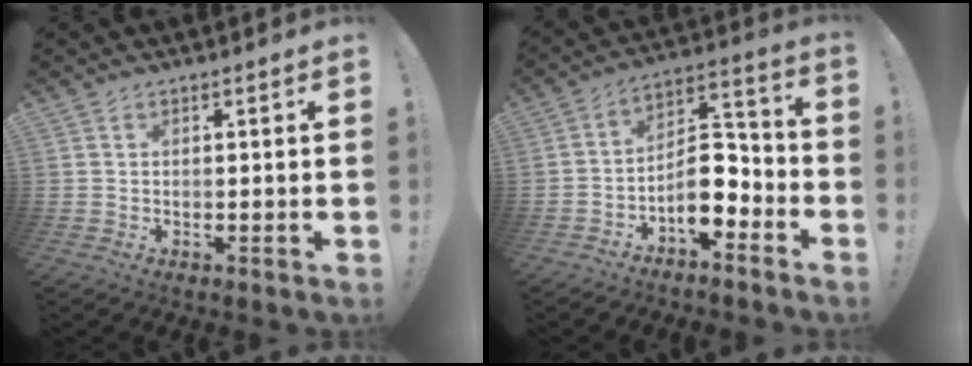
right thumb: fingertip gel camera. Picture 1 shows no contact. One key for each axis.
{"total": 11.6, "fx": -5.2, "fy": 6.5, "fz": 8.0, "tx": -0.106, "ty": 0.027, "tz": -0.084}